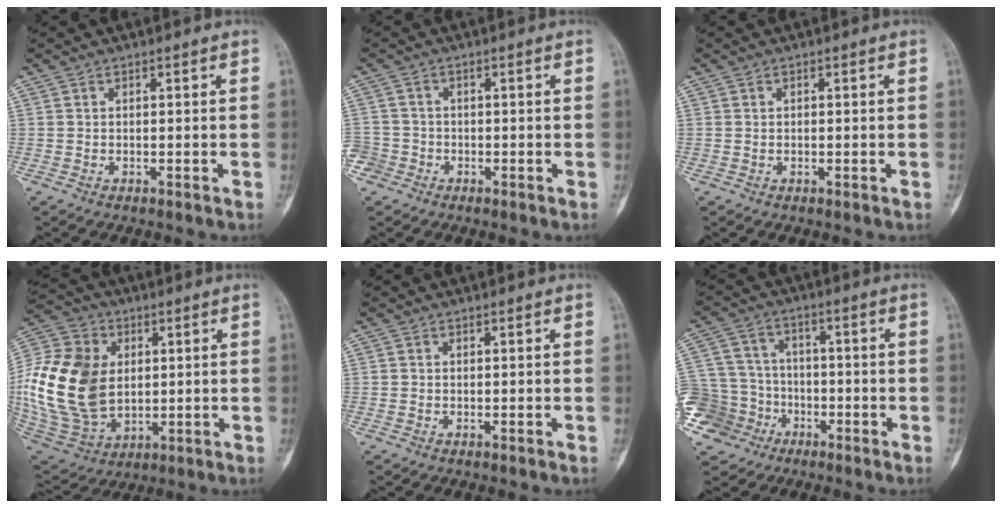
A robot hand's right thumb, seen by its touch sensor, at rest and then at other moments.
{"total": 3.8, "force": [-1.9, 3.3, 0.0], "torque": [0.015, 0.016, -0.040]}
{"total": 0.6, "force": [0.0, 0.4, 0.4], "torque": [-0.011, 0.003, 0.002]}
{"total": 24.5, "force": [1.8, 17.4, 17.1], "torque": [-0.355, -0.010, 0.050]}
{"total": 0.0}
{"total": 13.4, "force": [-6.2, 11.4, 3.4], "torque": [-0.069, 0.047, -0.108]}